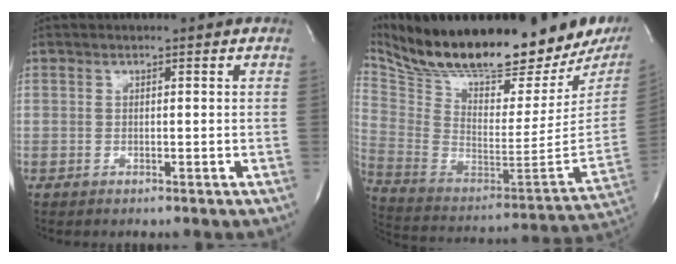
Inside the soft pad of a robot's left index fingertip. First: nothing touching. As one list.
[{"total": 31.9, "force": [25.1, 8.7, 17.7], "torque": [-0.332, -0.034, 0.373]}]